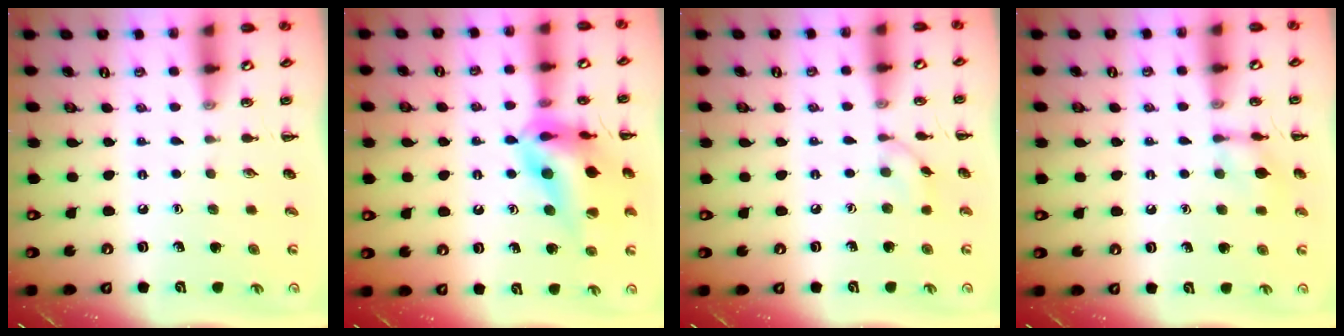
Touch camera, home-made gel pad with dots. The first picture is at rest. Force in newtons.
{"total": 18.0, "press": 17.8, "slide": 2.2}
{"total": 5.8, "press": 5.8, "slide": 0.6}
{"total": 8.3, "press": 8.2, "slide": 1.1}